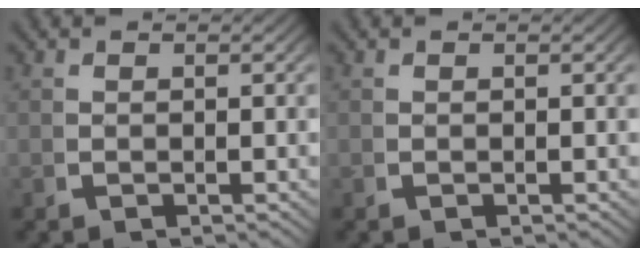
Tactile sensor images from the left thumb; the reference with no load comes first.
{"total": 0.0}